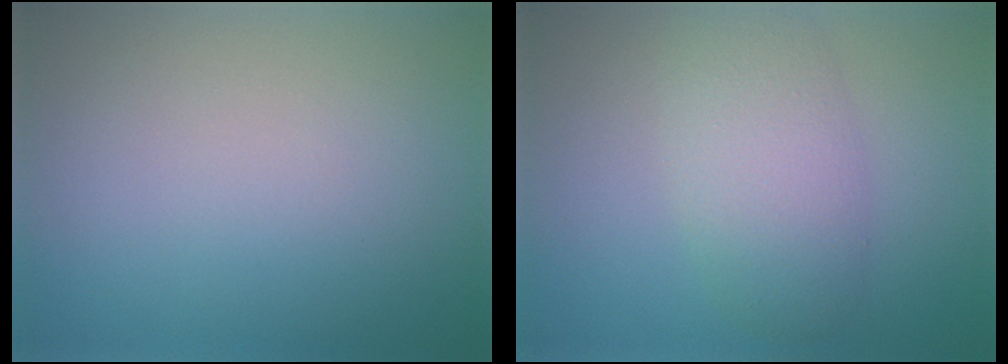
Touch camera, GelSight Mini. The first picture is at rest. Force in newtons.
{"total": 4.6, "press": 4.6, "slide": 0.2}